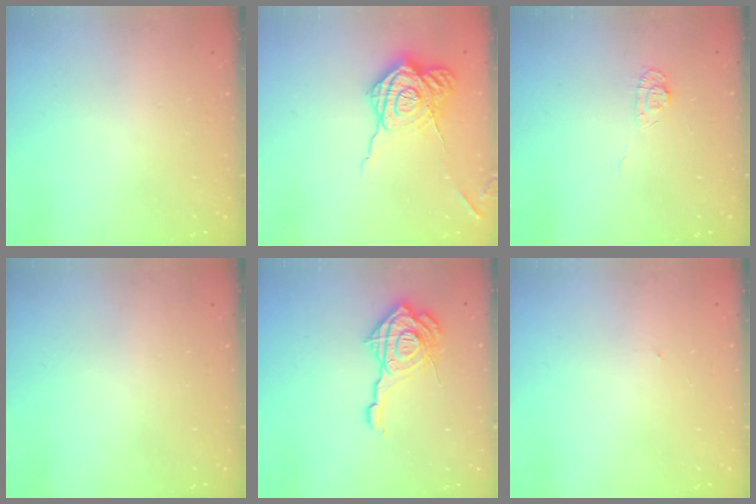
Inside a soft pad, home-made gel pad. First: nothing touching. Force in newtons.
{"total": 18.6, "press": 18.6, "slide": 1.4}
{"total": 5.6, "press": 5.6, "slide": 0.7}
{"total": 0.0}
{"total": 16.9, "press": 16.8, "slide": 1.7}
{"total": 0.6, "press": 0.6, "slide": 0.1}